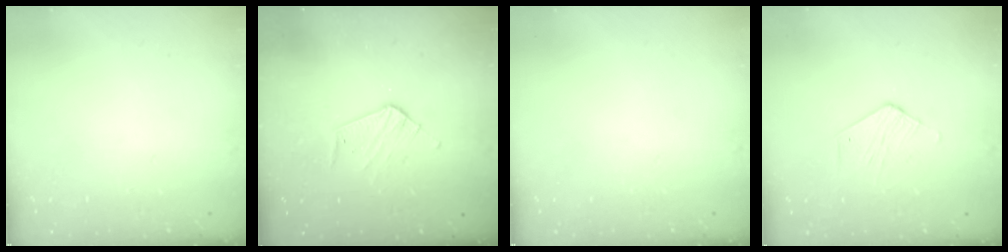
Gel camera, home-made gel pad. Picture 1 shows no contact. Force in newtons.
{"total": 6.9, "press": 6.9, "slide": 0.1}
{"total": 0.0}
{"total": 2.5, "press": 2.5, "slide": 0.2}